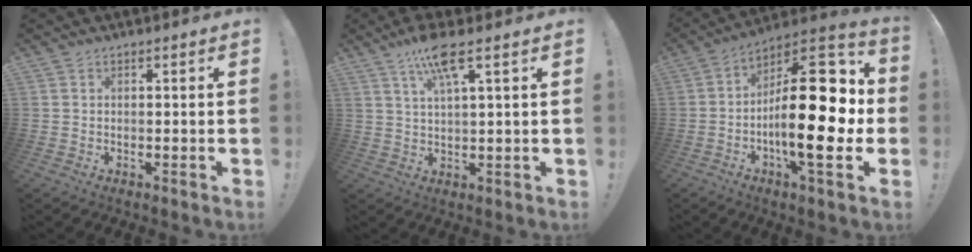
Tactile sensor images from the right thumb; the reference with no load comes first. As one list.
[{"total": 8.6, "force": [4.8, 1.5, 6.9], "torque": [-0.130, -0.012, 0.080]}, {"total": 26.4, "force": [-1.9, 10.2, 24.3], "torque": [-0.385, 0.006, -0.027]}]